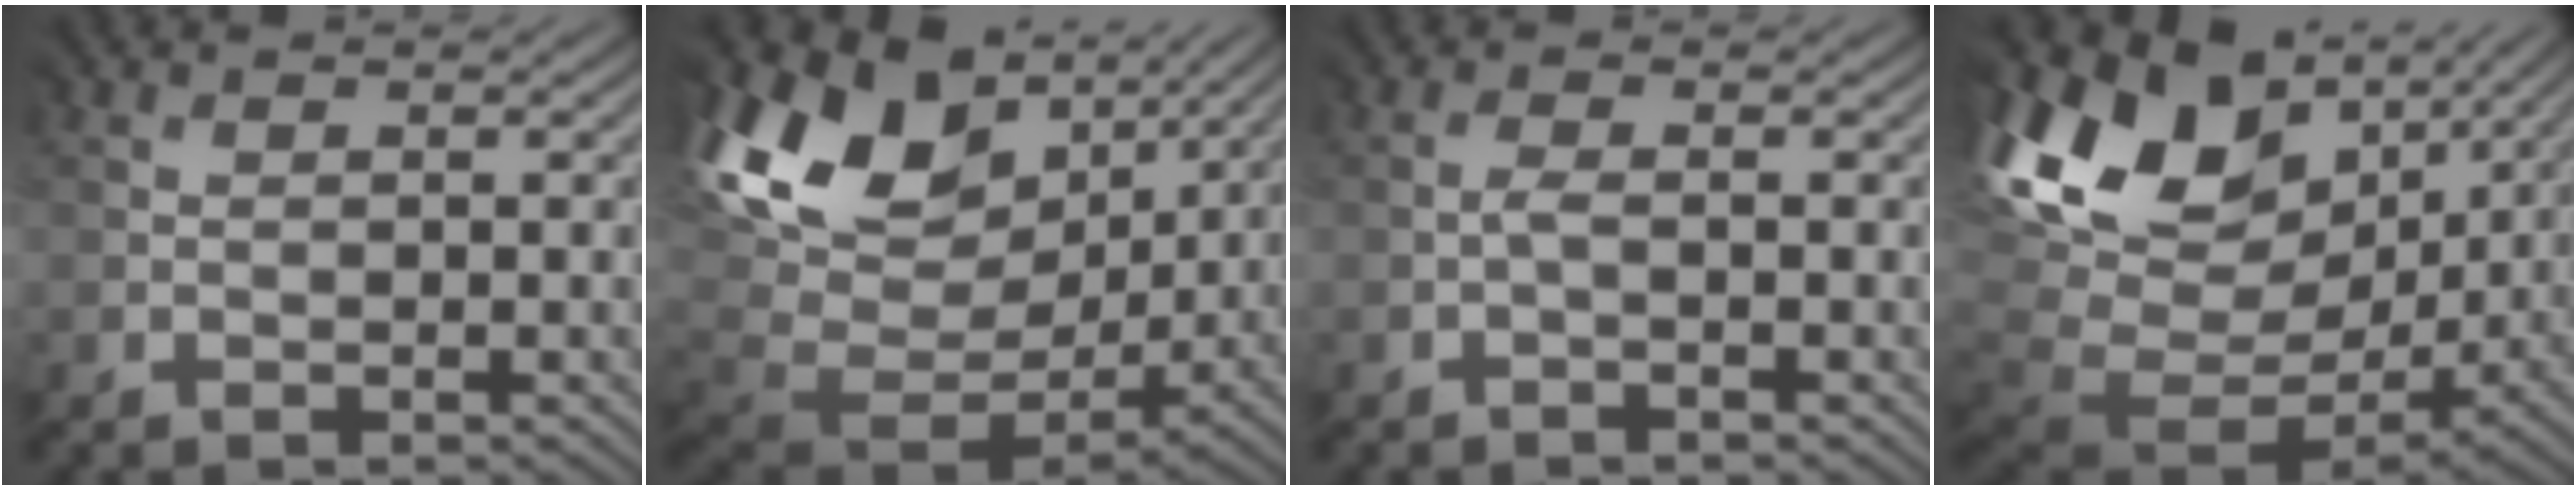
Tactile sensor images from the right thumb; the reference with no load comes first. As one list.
[{"total": 15.7, "force": [6.1, 11.4, 8.9], "torque": [-0.193, -0.009, 0.142]}, {"total": 0.8, "force": [-0.6, -0.3, 0.4], "torque": [-0.013, 0.003, -0.013]}, {"total": 16.4, "force": [5.0, 11.9, 10.1], "torque": [-0.203, -0.024, 0.130]}]